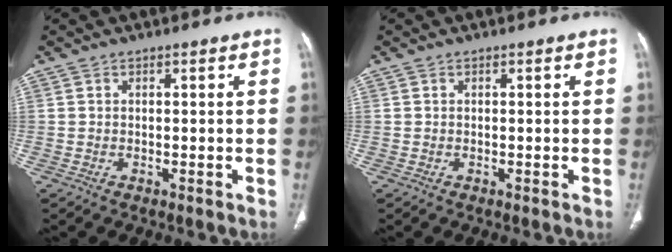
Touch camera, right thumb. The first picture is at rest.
{"total": 0.0}